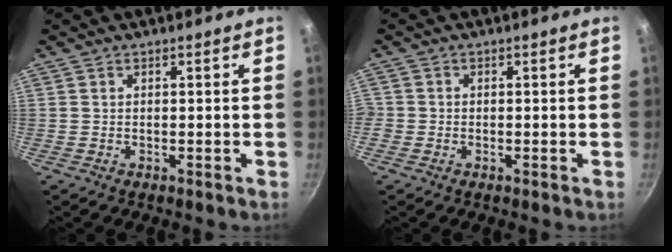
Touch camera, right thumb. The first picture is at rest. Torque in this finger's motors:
{"motor_torque": [-0.22, 0.83, 0.55, 0.50, 0.17]}